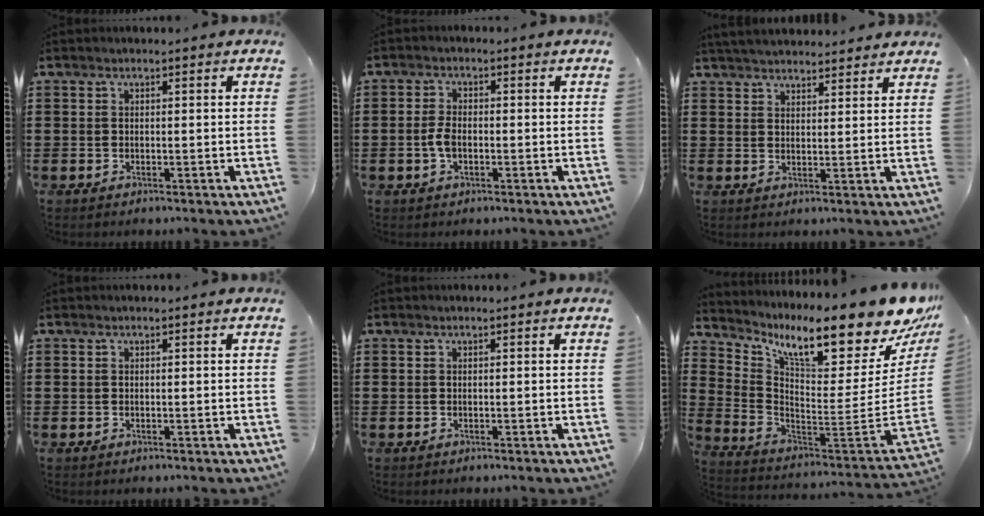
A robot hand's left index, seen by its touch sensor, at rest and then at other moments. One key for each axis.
{"total": 3.1, "fx": -0.8, "fy": 1.5, "fz": 2.6, "tx": -0.073, "ty": -0.005, "tz": -0.021}
{"total": 3.6, "fx": 3.6, "fy": 0.1, "fz": 0.5, "tx": -0.020, "ty": -0.008, "tz": 0.066}
{"total": 0.0}
{"total": 0.0}
{"total": 14.3, "fx": 10.1, "fy": 2.2, "fz": 10.0, "tx": -0.175, "ty": -0.087, "tz": 0.159}